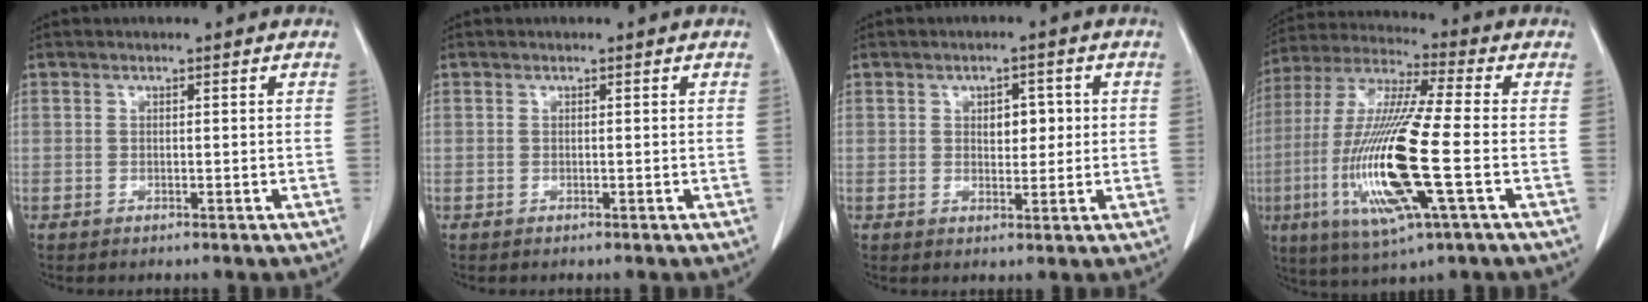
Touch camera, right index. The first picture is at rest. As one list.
[{"total": 0.0}, {"total": 3.8, "force": [0.7, 2.1, 3.0], "torque": [-0.038, 0.004, 0.013]}, {"total": 18.8, "force": [-4.1, 1.3, 18.3], "torque": [-0.389, -0.017, -0.077]}]